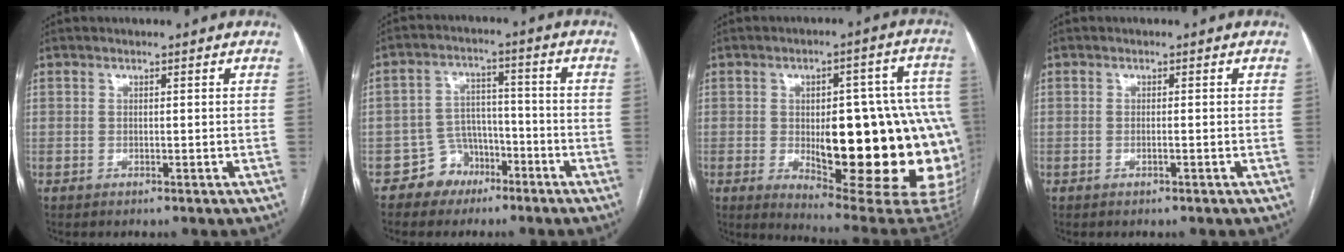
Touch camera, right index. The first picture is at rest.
{"total": 5.9, "force": [-3.6, 4.6, 0.7], "torque": [-0.002, 0.017, -0.054]}
{"total": 27.0, "force": [-3.0, 7.6, 25.7], "torque": [-0.248, 0.020, -0.014]}
{"total": 0.6, "force": [-0.2, 0.0, 0.5], "torque": [-0.011, 0.000, -0.003]}